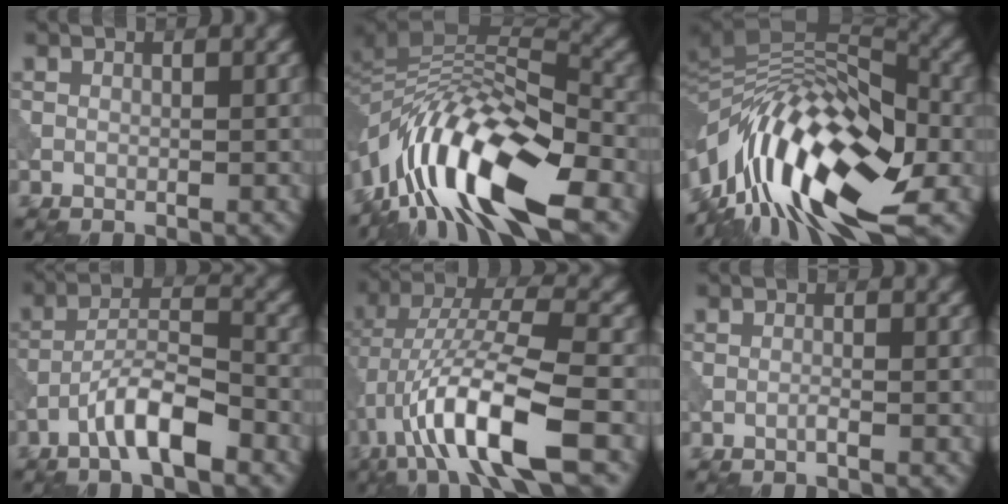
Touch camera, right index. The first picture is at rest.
{"total": 14.1, "force": [-6.7, 5.1, 11.3], "torque": [-0.215, 0.024, -0.118]}
{"total": 16.0, "force": [-4.8, 6.9, 13.6], "torque": [-0.241, 0.031, -0.102]}
{"total": 5.4, "force": [-3.2, 1.3, 4.1], "torque": [-0.069, 0.015, -0.061]}
{"total": 11.2, "force": [-4.0, 2.9, 10.1], "torque": [-0.190, 0.022, -0.074]}
{"total": 0.5, "force": [-0.3, 0.1, 0.4], "torque": [-0.007, 0.005, -0.008]}